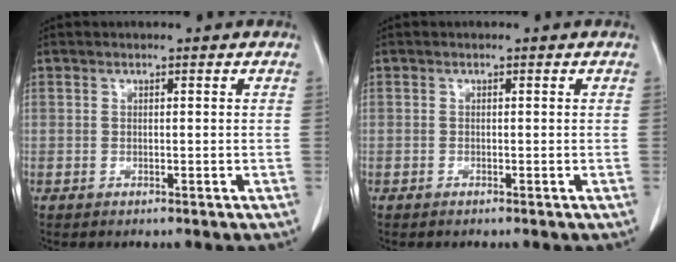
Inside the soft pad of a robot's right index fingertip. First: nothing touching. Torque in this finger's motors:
{"motor_torque": [0.00, 0.00, 0.00, 0.01]}